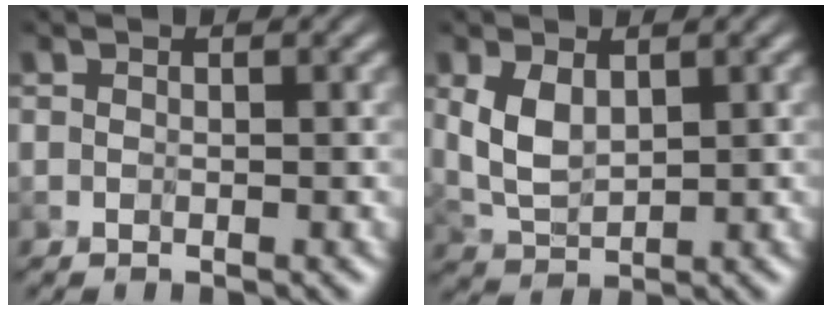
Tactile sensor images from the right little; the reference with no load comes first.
{"total": 3.7, "force": [1.0, 2.1, 2.8], "torque": [-0.071, -0.003, 0.027]}